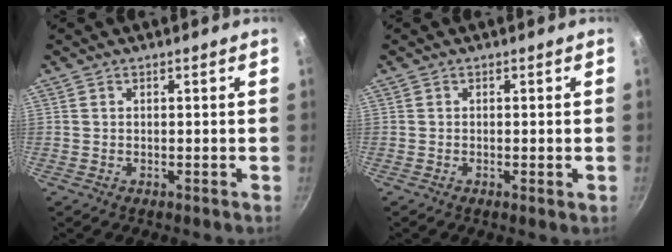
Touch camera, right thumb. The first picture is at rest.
{"total": 0.9, "force": [-0.2, 0.1, 0.9], "torque": [-0.016, -0.002, -0.005]}